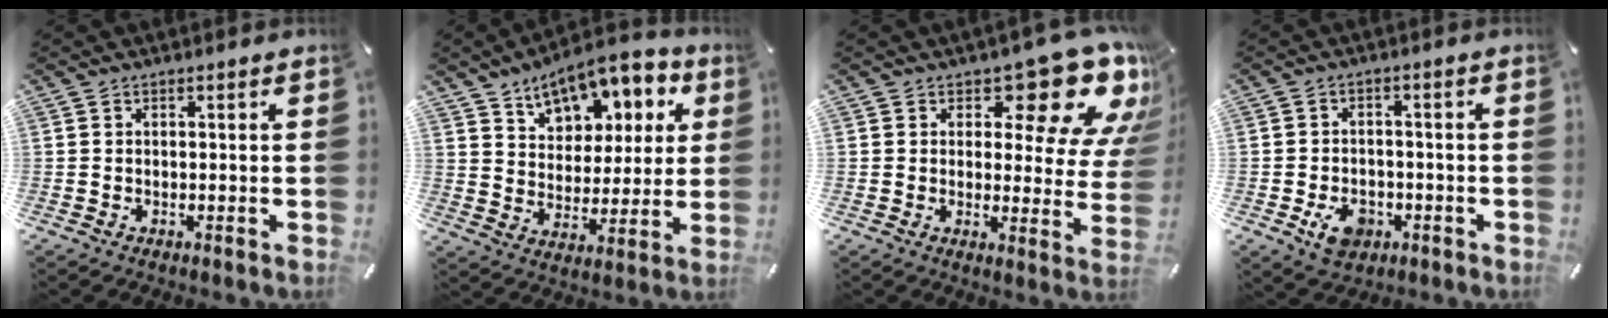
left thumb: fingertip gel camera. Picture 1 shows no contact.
{"total": 12.8, "force": [8.8, 7.7, 5.2], "torque": [-0.080, -0.057, 0.157]}
{"total": 16.7, "force": [10.2, 7.6, 10.8], "torque": [-0.128, -0.079, 0.167]}
{"total": 6.6, "force": [-2.6, 4.8, 3.6], "torque": [-0.059, 0.006, -0.049]}